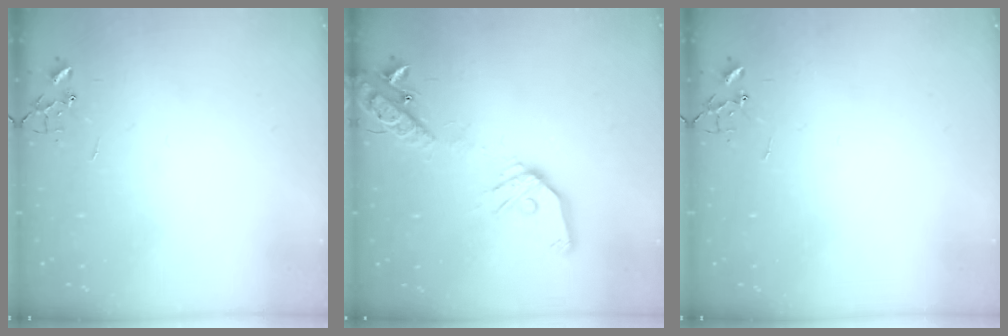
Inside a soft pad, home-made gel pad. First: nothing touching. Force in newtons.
{"total": 17.4, "press": 17.1, "slide": 3.1}
{"total": 0.0}